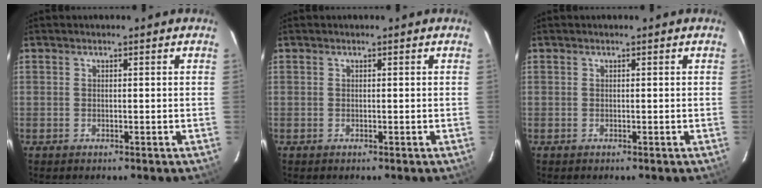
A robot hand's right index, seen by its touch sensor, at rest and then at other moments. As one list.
[{"total": 0.0}, {"total": 0.0}]